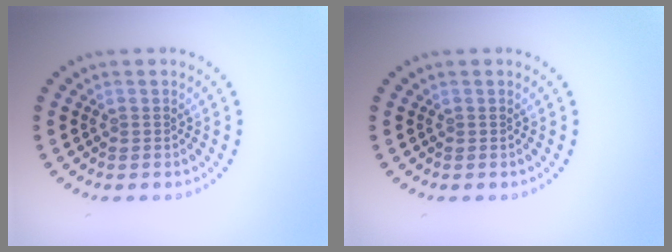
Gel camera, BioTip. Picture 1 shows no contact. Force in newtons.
{"total": 0.0}